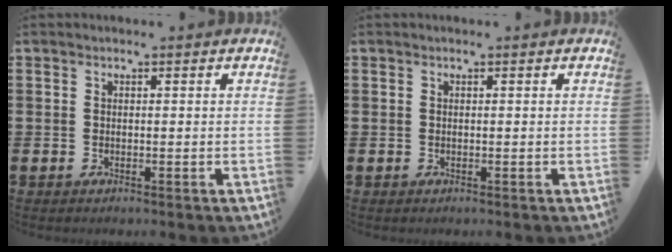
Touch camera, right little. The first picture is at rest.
{"total": 0.0}